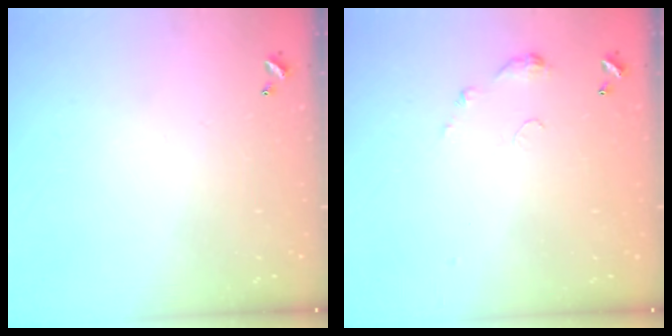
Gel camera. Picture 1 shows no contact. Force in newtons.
{"total": 4.7, "press": 4.6, "slide": 0.7}